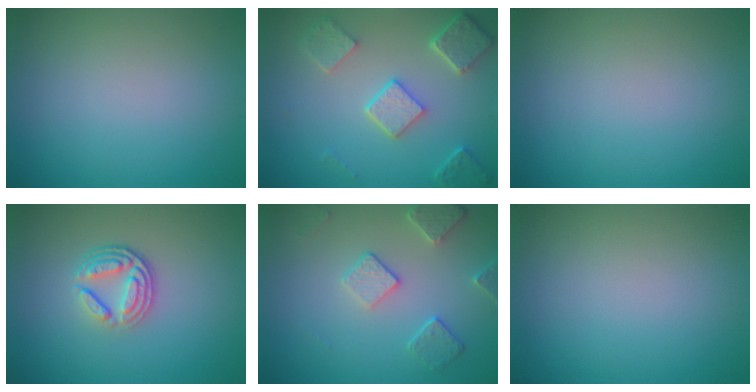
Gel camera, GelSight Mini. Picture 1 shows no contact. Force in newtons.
{"total": 5.1, "press": 3.9, "slide": 3.2}
{"total": 0.0}
{"total": 3.9, "press": 2.8, "slide": 2.7}
{"total": 2.8, "press": 2.7, "slide": 0.6}
{"total": 0.0}